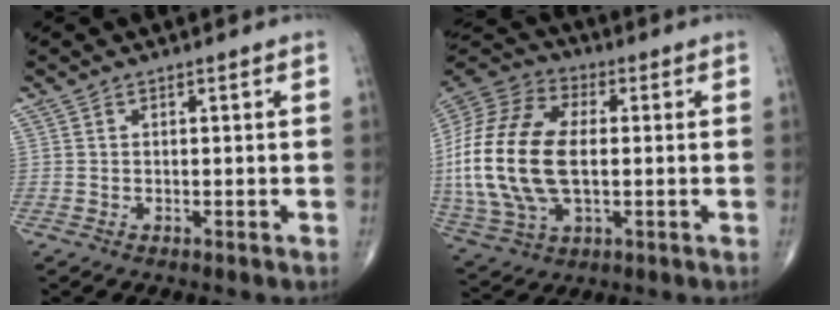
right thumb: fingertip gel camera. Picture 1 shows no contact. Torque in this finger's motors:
{"motor_torque": [0.95, 4.06, 2.58, 0.19, 0.83]}